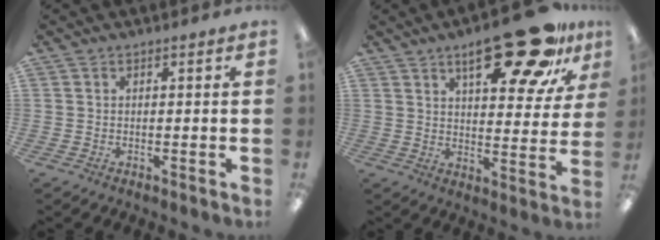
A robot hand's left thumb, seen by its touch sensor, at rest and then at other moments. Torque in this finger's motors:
{"motor_torque": [0.24, 0.08, 1.21, -1.56, 0.08]}